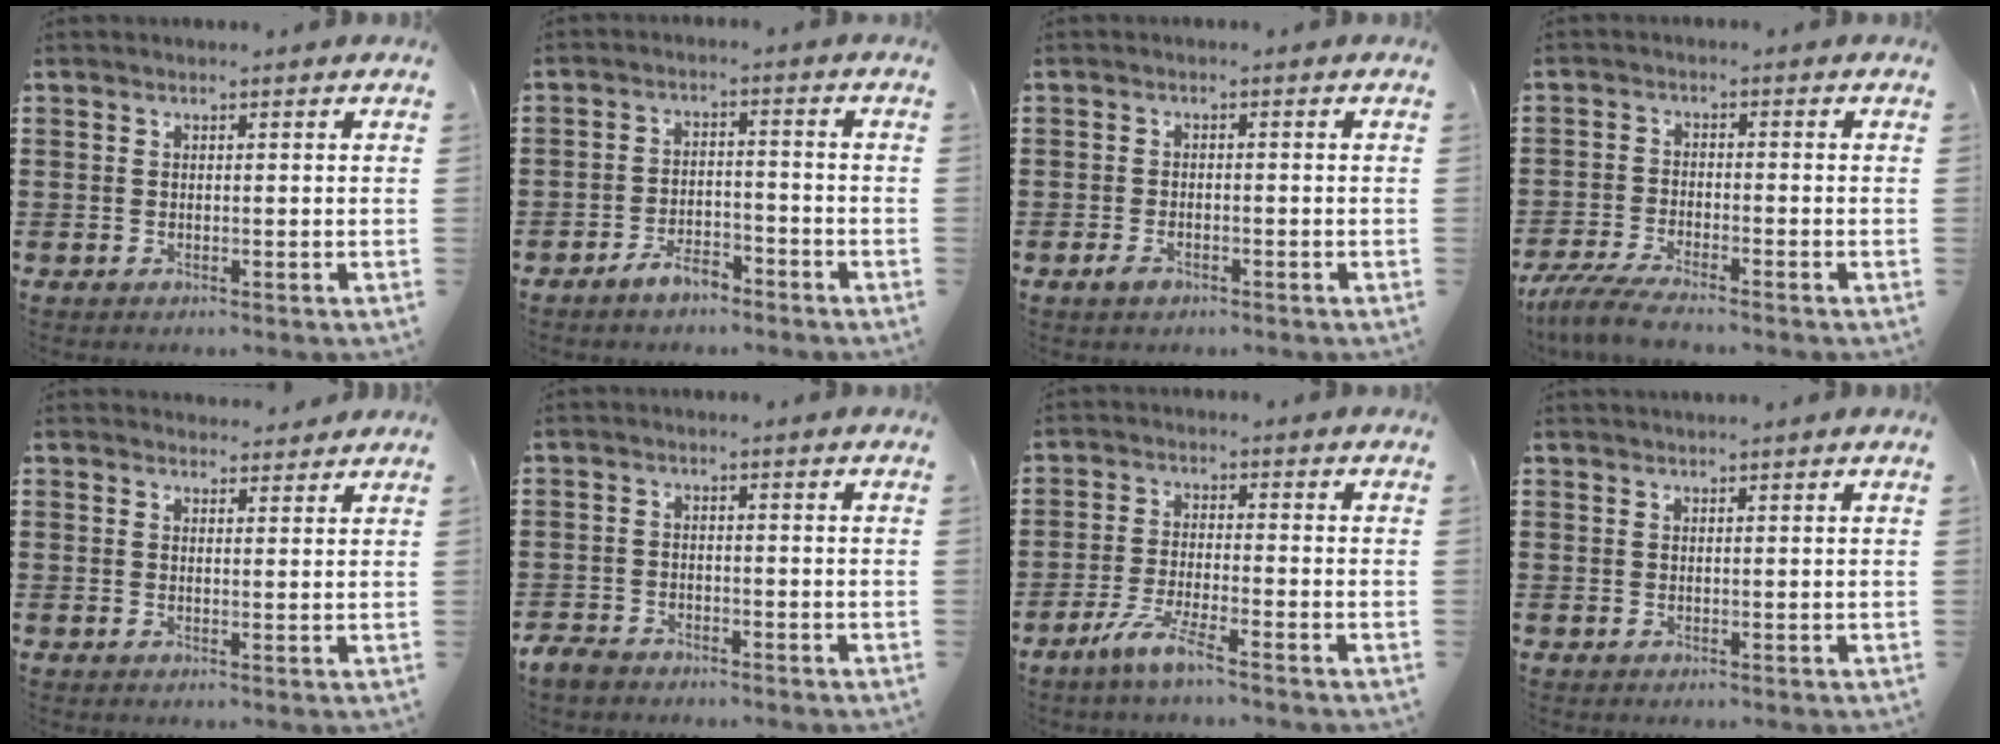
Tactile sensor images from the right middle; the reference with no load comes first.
{"total": 4.0, "force": [-3.6, 1.2, 1.5], "torque": [-0.033, 0.007, -0.070]}
{"total": 1.6, "force": [-1.0, 0.8, 1.0], "torque": [-0.027, -0.003, -0.022]}
{"total": 4.6, "force": [-4.1, 0.2, 2.0], "torque": [-0.062, -0.018, -0.085]}
{"total": 2.2, "force": [2.2, 0.3, 0.0], "torque": [0.001, -0.004, 0.042]}
{"total": 2.4, "force": [-2.2, 0.9, 0.5], "torque": [-0.028, -0.002, -0.050]}
{"total": 5.0, "force": [-3.6, 0.0, 3.4], "torque": [-0.078, -0.012, -0.067]}
{"total": 0.8, "force": [0.7, -0.2, 0.2], "torque": [-0.004, -0.003, 0.015]}